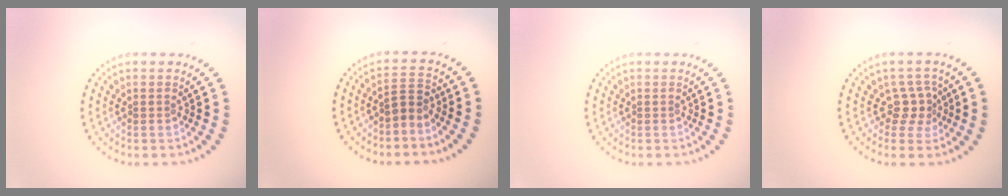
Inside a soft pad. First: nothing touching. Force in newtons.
{"total": 1.8, "press": 1.4, "slide": 1.3}
{"total": 0.0}
{"total": 2.2, "press": 1.5, "slide": 1.6}